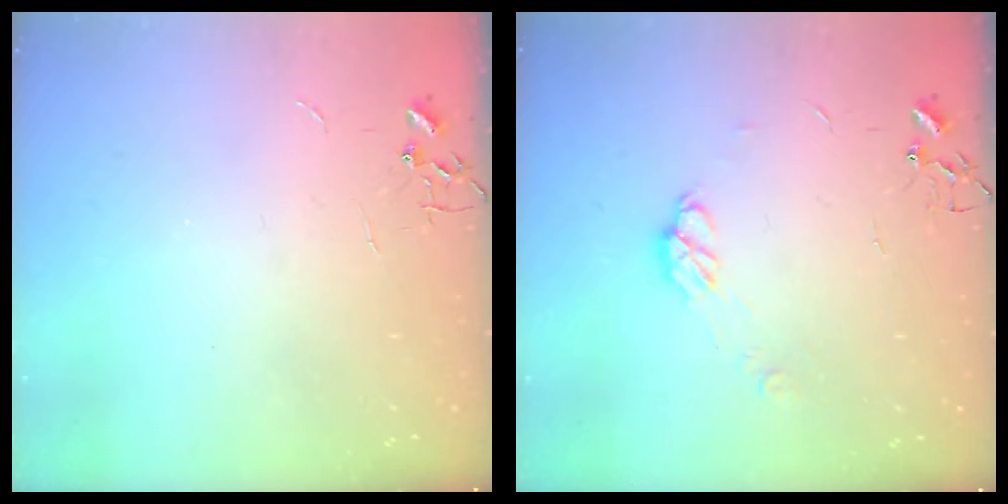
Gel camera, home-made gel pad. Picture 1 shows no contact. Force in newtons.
{"total": 6.3, "press": 6.3, "slide": 0.5}